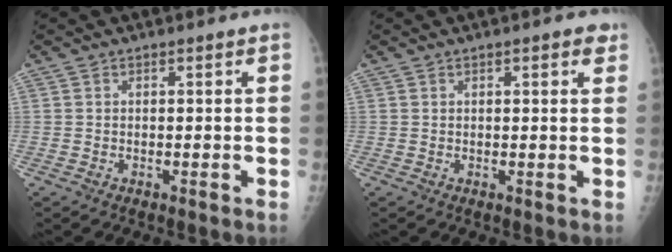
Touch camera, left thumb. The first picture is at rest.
{"total": 2.8, "force": [1.5, 1.0, 2.1], "torque": [-0.017, -0.001, 0.014]}